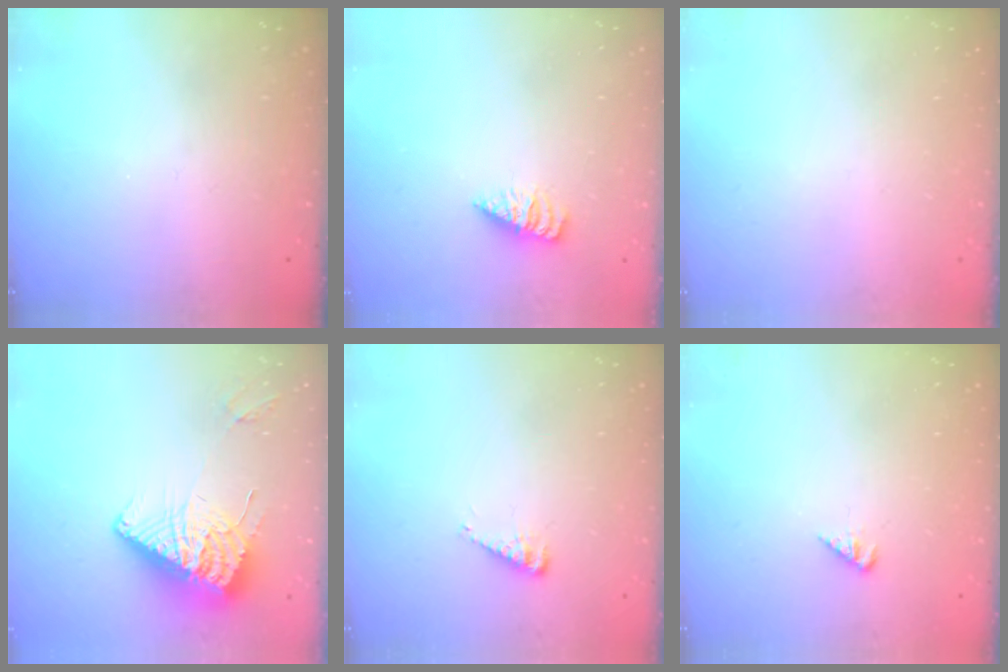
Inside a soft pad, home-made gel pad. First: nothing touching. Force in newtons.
{"total": 1.8, "press": 1.8, "slide": 0.2}
{"total": 0.0}
{"total": 12.7, "press": 12.6, "slide": 1.6}
{"total": 5.1, "press": 5.1, "slide": 0.5}
{"total": 1.6, "press": 1.6, "slide": 0.3}